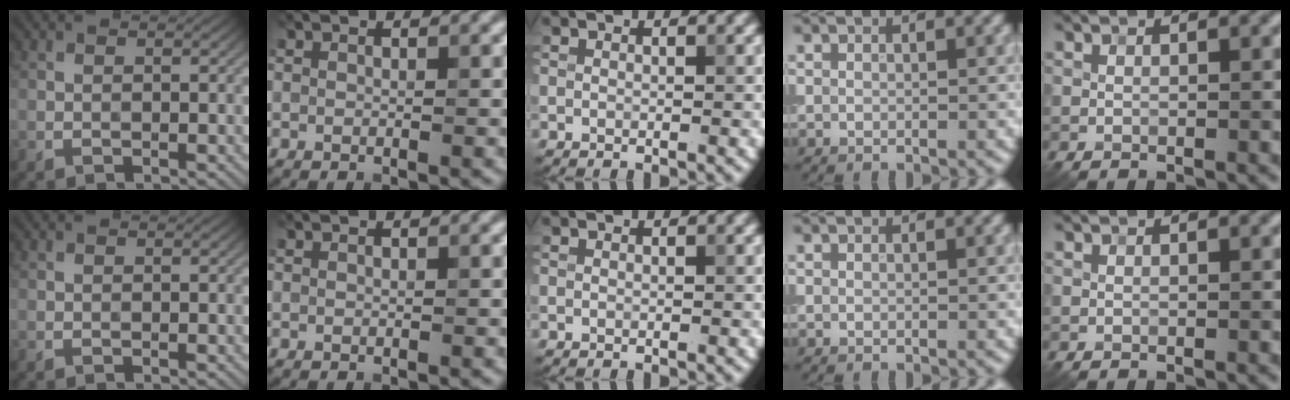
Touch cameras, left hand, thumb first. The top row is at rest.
{}